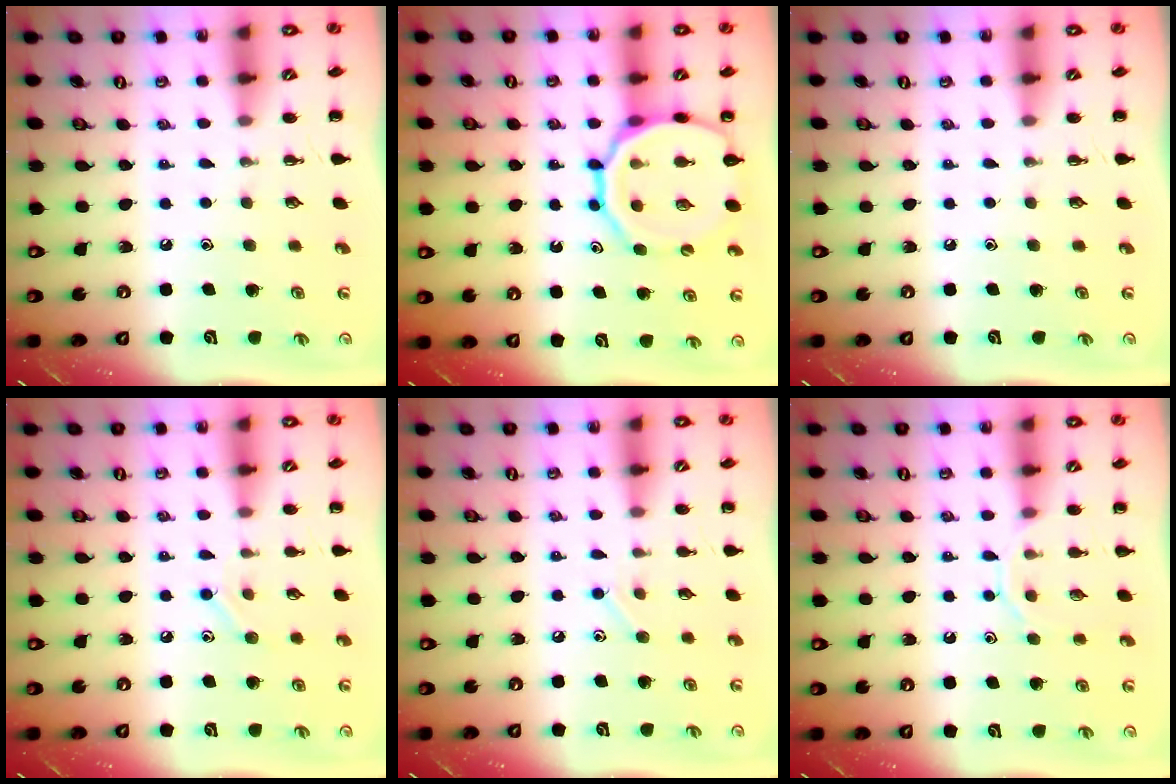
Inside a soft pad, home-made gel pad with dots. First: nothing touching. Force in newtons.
{"total": 17.3, "press": 17.1, "slide": 2.8}
{"total": 0.0}
{"total": 7.5, "press": 7.3, "slide": 1.6}
{"total": 6.3, "press": 6.0, "slide": 1.9}
{"total": 8.3, "press": 8.2, "slide": 1.3}